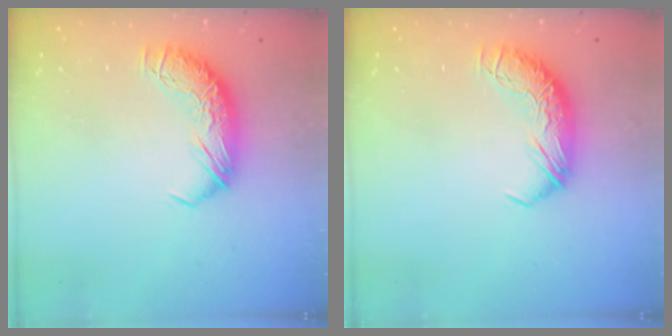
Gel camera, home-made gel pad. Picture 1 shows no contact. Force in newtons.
{"total": 0.0}